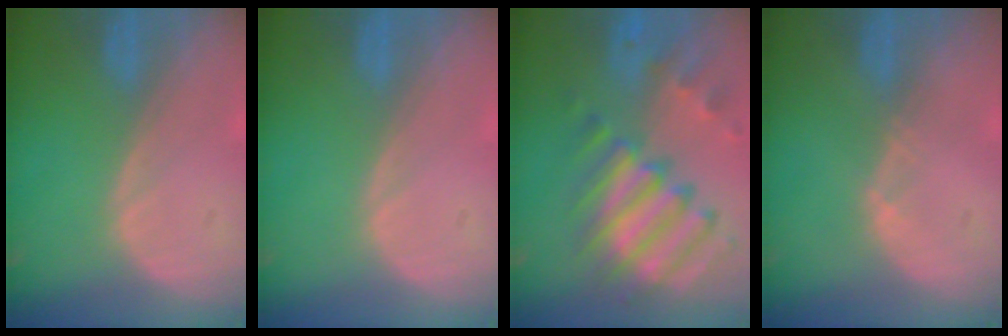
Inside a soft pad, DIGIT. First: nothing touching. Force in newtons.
{"total": 0.0}
{"total": 11.4, "press": 9.9, "slide": 5.7}
{"total": 0.6, "press": 0.5, "slide": 0.3}